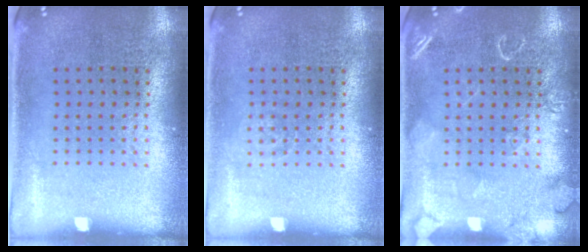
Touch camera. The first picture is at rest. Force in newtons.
{"total": 0.8, "press": 0.7, "slide": 0.1}
{"total": 2.4, "press": 2.4, "slide": 0.4}